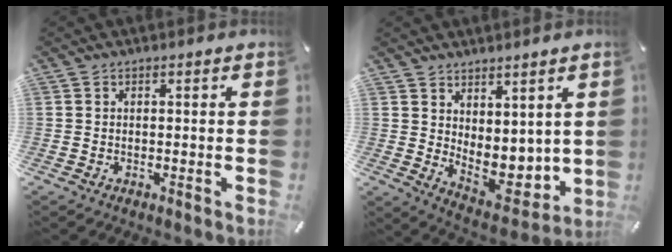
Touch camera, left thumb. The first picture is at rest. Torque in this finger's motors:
{"motor_torque": [1.12, 1.07, 0.19, 0.05, 0.14]}